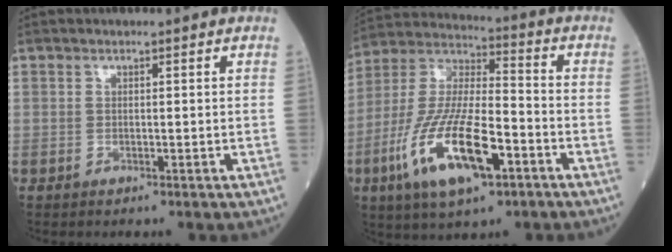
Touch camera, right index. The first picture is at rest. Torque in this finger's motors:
{"motor_torque": [1.30, -0.84, 1.06, 0.21]}